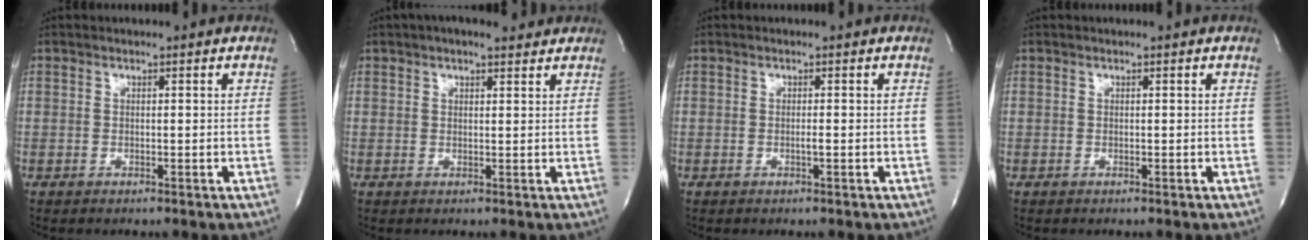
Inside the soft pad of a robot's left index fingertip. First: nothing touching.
{"total": 5.1, "force": [3.9, 1.7, 2.7], "torque": [-0.044, 0.025, 0.059]}
{"total": 0.7, "force": [-0.1, -0.2, 0.6], "torque": [-0.008, 0.000, -0.007]}
{"total": 0.0}